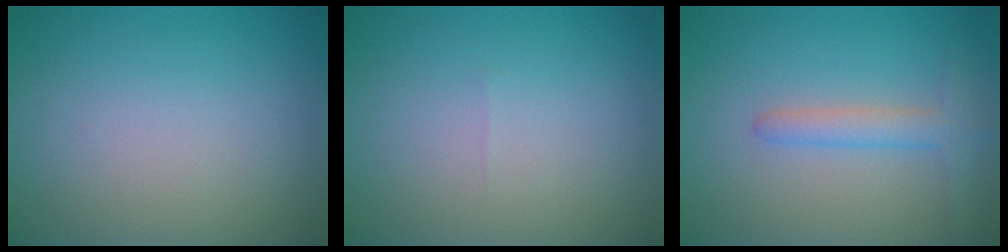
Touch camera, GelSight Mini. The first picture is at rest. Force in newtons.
{"total": 0.0}
{"total": 2.6, "press": 2.6, "slide": 0.2}